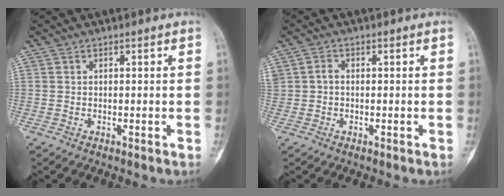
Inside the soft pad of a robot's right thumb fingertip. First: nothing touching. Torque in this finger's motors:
{"motor_torque": [-0.02, 0.03, 0.20, 0.04, 0.04]}